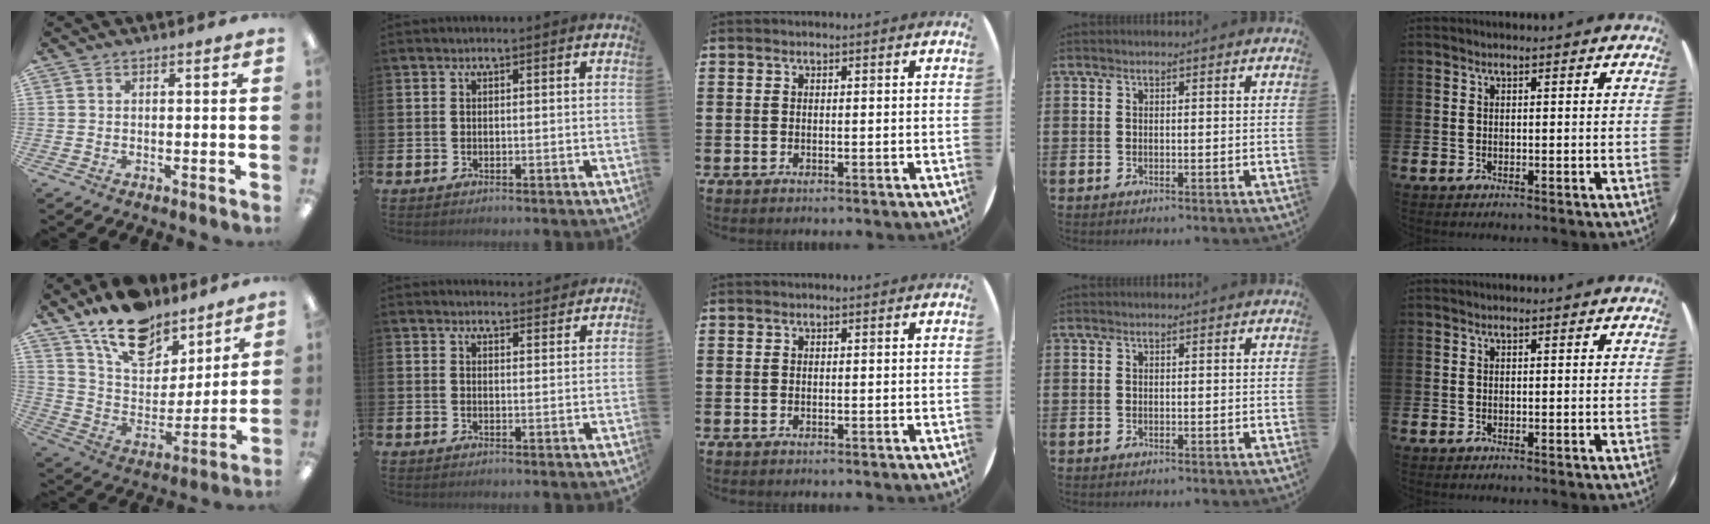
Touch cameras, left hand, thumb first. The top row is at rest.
{"thumb": {"total": 17.0, "force": [13.1, 8.6, 6.8], "torque": [-0.128, -0.081, 0.238]}, "index": {"total": 2.6, "force": [2.6, 0.4, -0.1], "torque": [0.011, -0.019, 0.044]}}